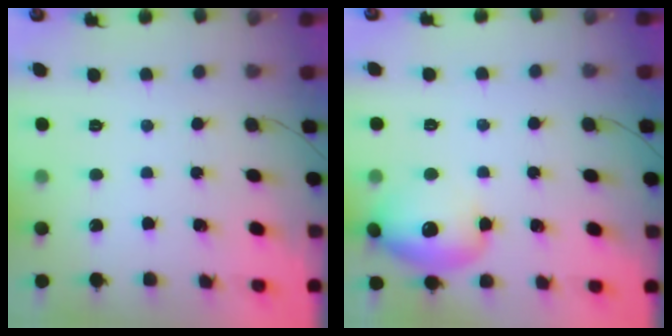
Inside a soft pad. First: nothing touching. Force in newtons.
{"total": 13.4, "press": 13.2, "slide": 2.3}